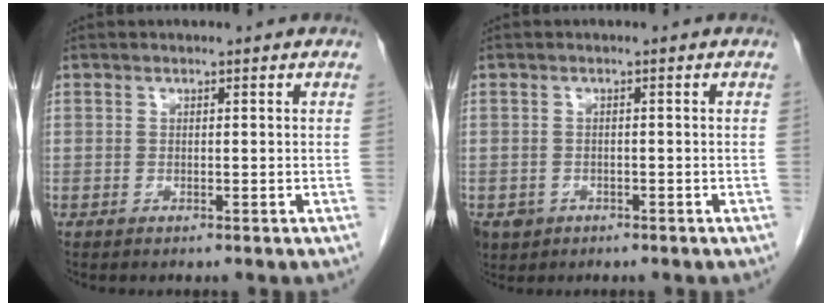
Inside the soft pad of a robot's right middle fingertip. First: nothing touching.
{"total": 3.9, "force": [-2.1, 3.2, 0.8], "torque": [-0.016, 0.003, -0.031]}